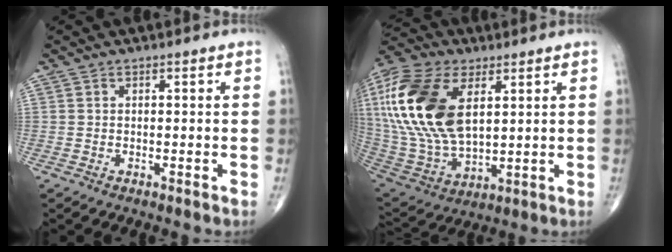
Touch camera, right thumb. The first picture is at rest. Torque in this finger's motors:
{"motor_torque": [0.65, 3.48, 2.14, 0.63, 0.74]}